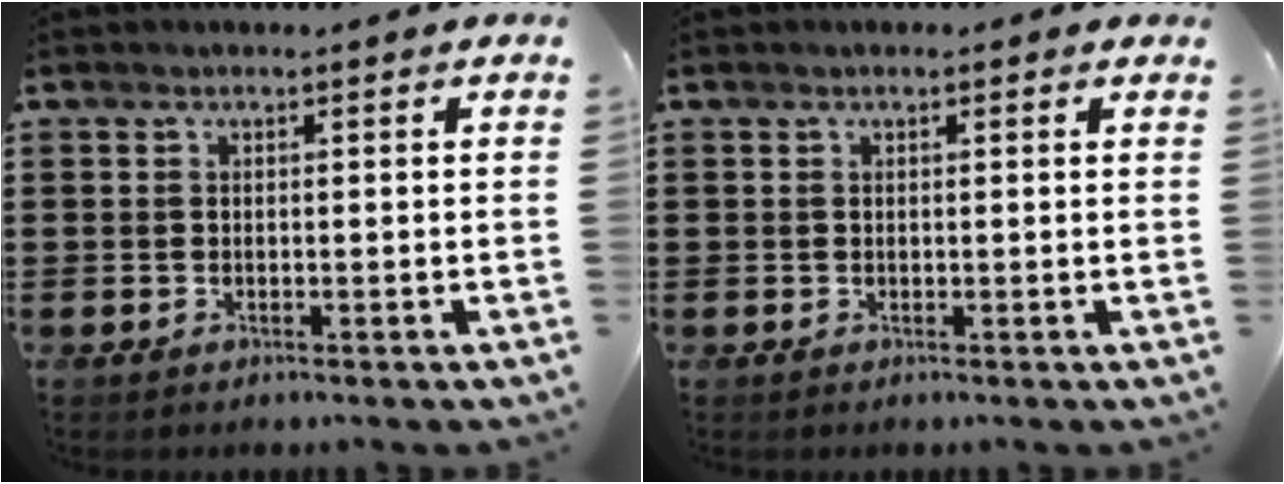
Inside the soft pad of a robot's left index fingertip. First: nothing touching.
{"total": 0.7, "force": [0.2, 0.7, 0.0], "torque": [-0.003, 0.007, 0.003]}